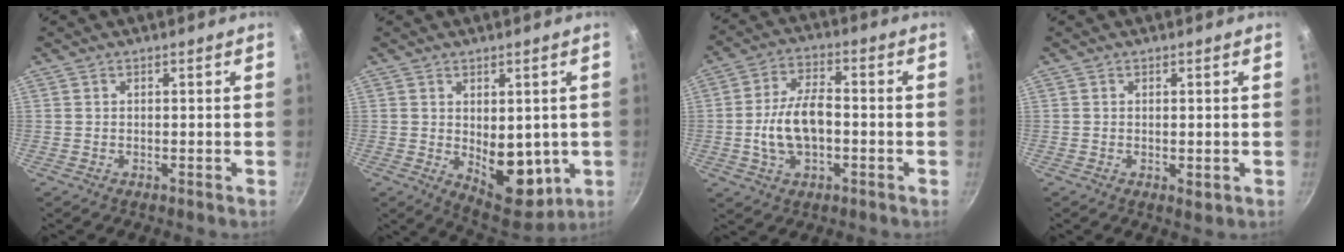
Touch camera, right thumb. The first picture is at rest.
{"total": 11.6, "force": [-0.8, 7.0, 9.3], "torque": [-0.087, -0.026, 0.007]}
{"total": 10.7, "force": [-1.7, 5.9, 8.7], "torque": [-0.156, 0.029, -0.032]}
{"total": 1.6, "force": [-0.2, 0.7, 1.4], "torque": [-0.019, -0.006, -0.002]}